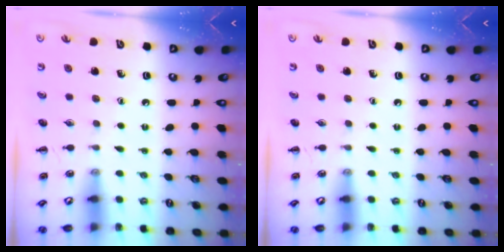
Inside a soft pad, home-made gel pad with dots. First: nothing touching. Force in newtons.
{"total": 0.0}